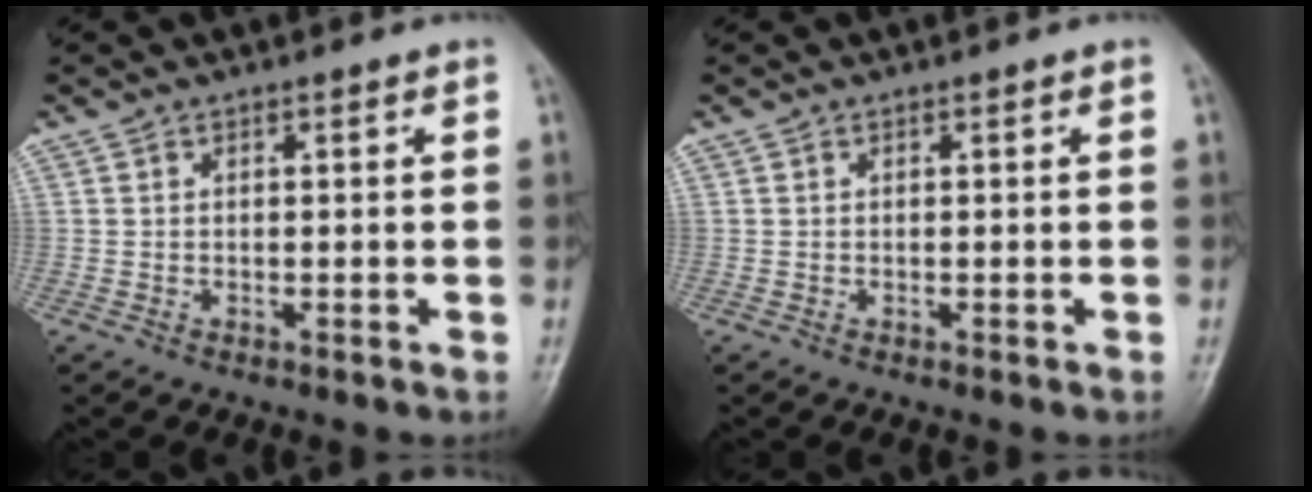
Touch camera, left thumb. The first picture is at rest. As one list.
[{"total": 0.0}]